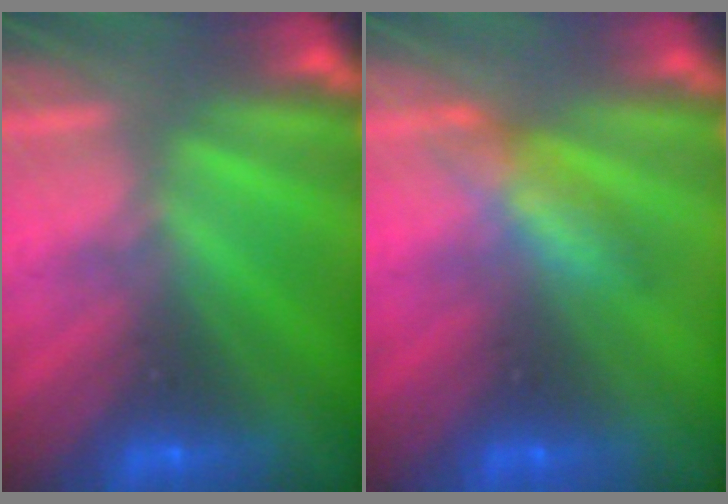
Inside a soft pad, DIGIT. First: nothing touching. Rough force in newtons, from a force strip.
{"total": 2.8}